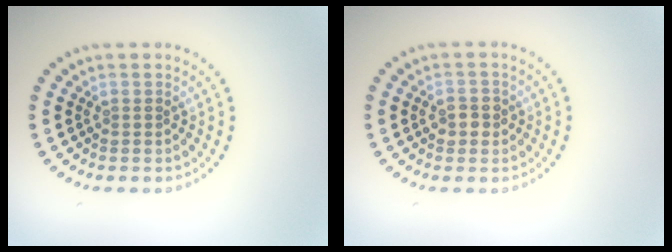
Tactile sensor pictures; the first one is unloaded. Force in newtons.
{"total": 1.7, "press": 1.7, "slide": 0.1}